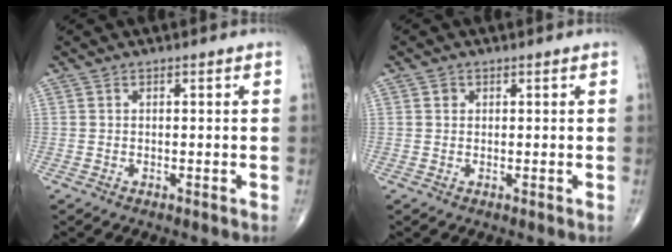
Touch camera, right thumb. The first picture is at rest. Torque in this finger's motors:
{"motor_torque": [-0.15, -0.12, 0.11, 0.01, 0.02]}